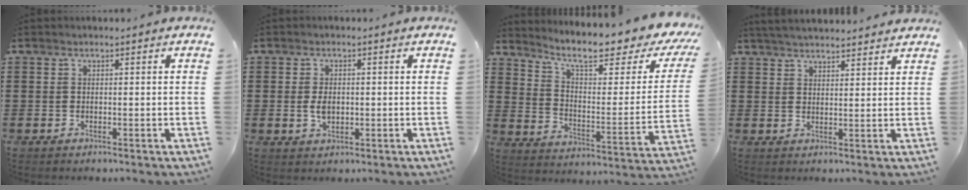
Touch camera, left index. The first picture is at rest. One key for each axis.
{"total": 2.9, "fx": -0.1, "fy": 1.8, "fz": 2.3, "tx": -0.054, "ty": 0.001, "tz": -0.004}
{"total": 9.9, "fx": 7.5, "fy": 1.4, "fz": 6.2, "tx": -0.126, "ty": -0.056, "tz": 0.118}
{"total": 3.1, "fx": 3.1, "fy": -0.2, "fz": 0.3, "tx": -0.017, "ty": -0.007, "tz": 0.057}